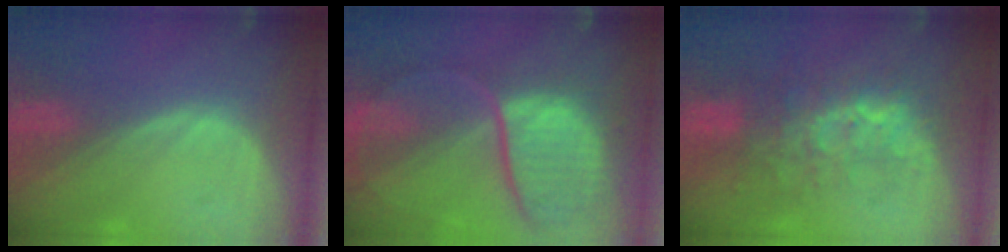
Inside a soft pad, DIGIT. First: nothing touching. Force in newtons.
{"total": 12.0, "press": 9.9, "slide": 6.7}
{"total": 8.2, "press": 8.0, "slide": 1.9}